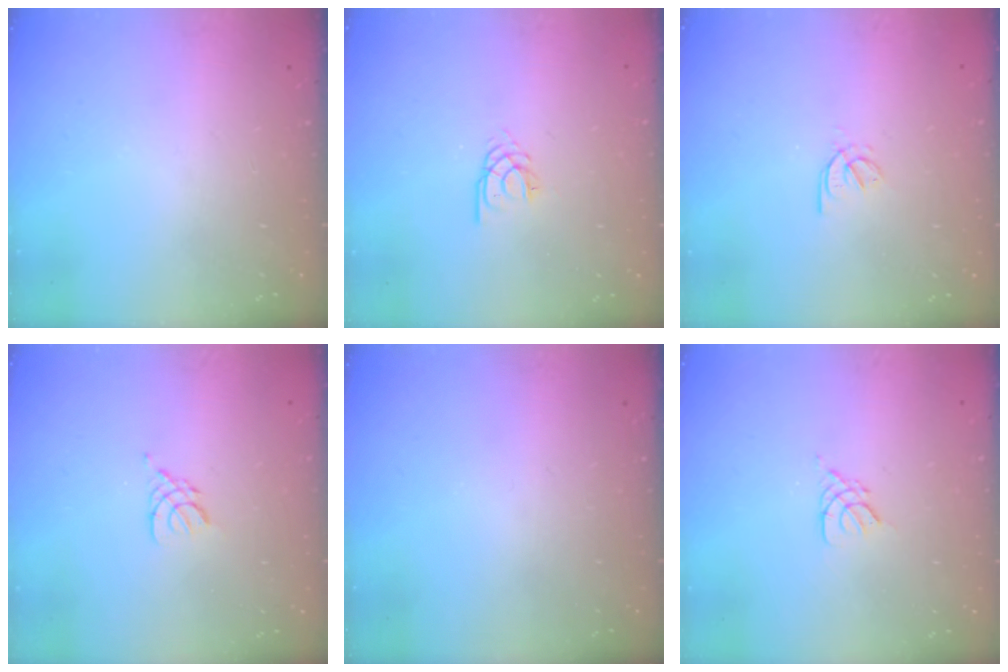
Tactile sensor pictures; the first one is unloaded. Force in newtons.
{"total": 2.3, "press": 2.3, "slide": 0.2}
{"total": 2.9, "press": 2.8, "slide": 0.8}
{"total": 3.0, "press": 3.0, "slide": 0.6}
{"total": 0.0}
{"total": 2.7, "press": 2.7, "slide": 0.5}